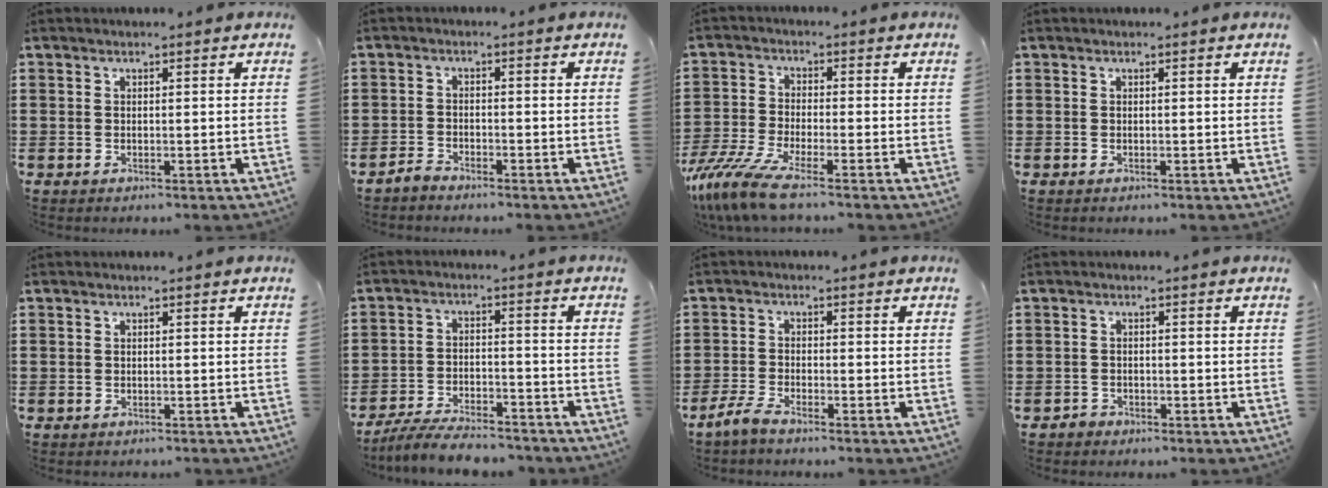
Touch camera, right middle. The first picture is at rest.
{"total": 1.8, "force": [-1.8, 0.3, 0.4], "torque": [-0.019, 0.001, -0.038]}
{"total": 7.9, "force": [-6.0, 1.0, 5.0], "torque": [-0.129, -0.017, -0.124]}
{"total": 0.0}
{"total": 0.6, "force": [-0.5, 0.2, -0.1], "torque": [0.000, 0.002, -0.012]}
{"total": 6.1, "force": [-5.8, 0.8, 1.9], "torque": [-0.041, 0.001, -0.112]}
{"total": 3.0, "force": [-2.4, 0.4, 1.7], "torque": [-0.051, -0.003, -0.054]}
{"total": 1.2, "force": [-1.0, 0.6, 0.1], "torque": [-0.004, 0.002, -0.023]}